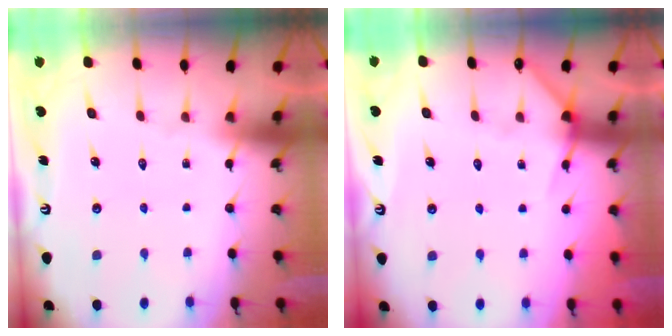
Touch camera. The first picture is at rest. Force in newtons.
{"total": 5.1, "press": 5.1, "slide": 0.4}